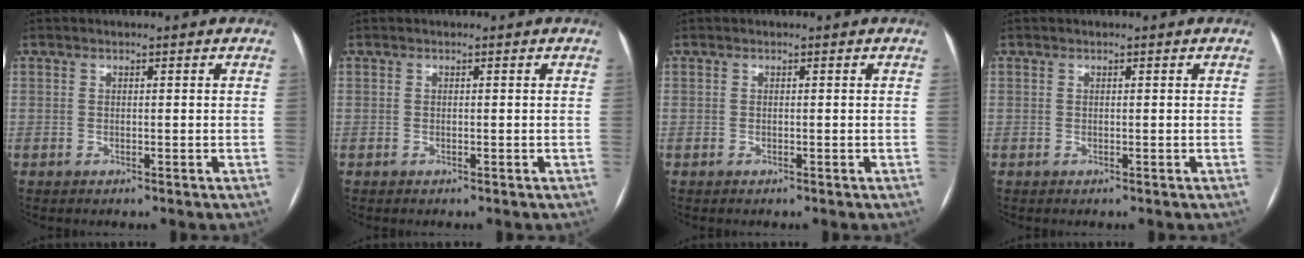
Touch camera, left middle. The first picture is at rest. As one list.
[{"total": 0.0}, {"total": 0.0}, {"total": 0.0}]